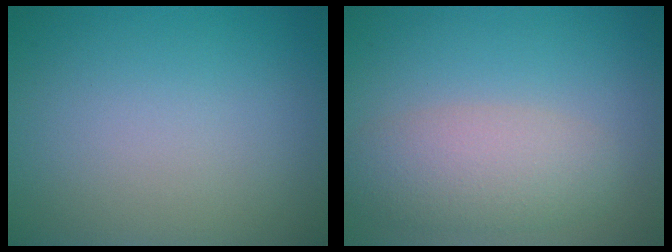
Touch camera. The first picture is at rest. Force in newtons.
{"total": 4.3, "press": 4.3, "slide": 0.3}